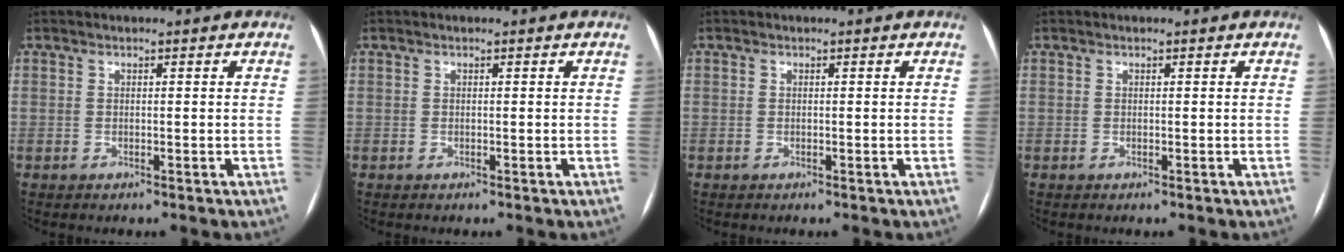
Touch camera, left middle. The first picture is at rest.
{"total": 0.0}
{"total": 0.0}
{"total": 0.0}